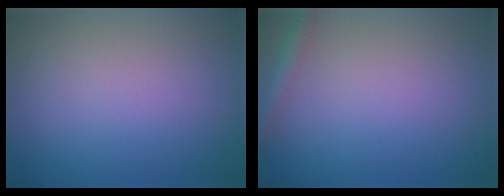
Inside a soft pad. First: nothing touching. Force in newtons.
{"total": 1.7, "press": 1.7, "slide": 0.1}